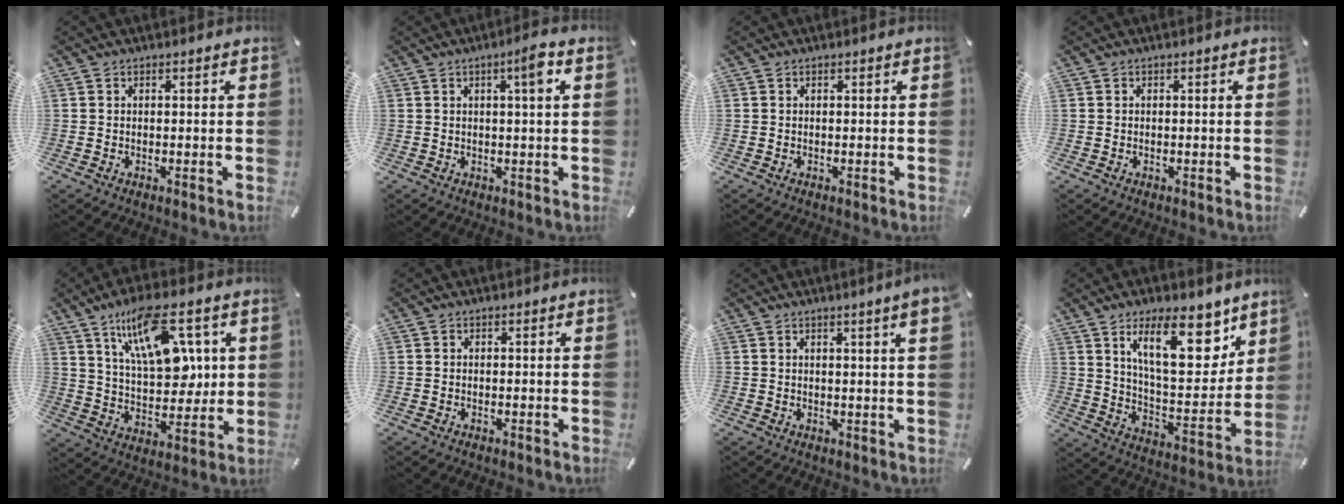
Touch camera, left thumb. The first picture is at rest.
{"total": 4.5, "force": [1.7, 0.2, 4.2], "torque": [-0.068, -0.006, 0.022]}
{"total": 0.0}
{"total": 0.0}
{"total": 18.5, "force": [8.4, 9.6, 13.4], "torque": [-0.223, -0.016, 0.143]}
{"total": 0.0}
{"total": 4.2, "force": [1.9, 0.0, 3.7], "torque": [-0.063, -0.006, 0.031]}
{"total": 19.7, "force": [10.9, 8.1, 14.3], "torque": [-0.216, -0.053, 0.178]}